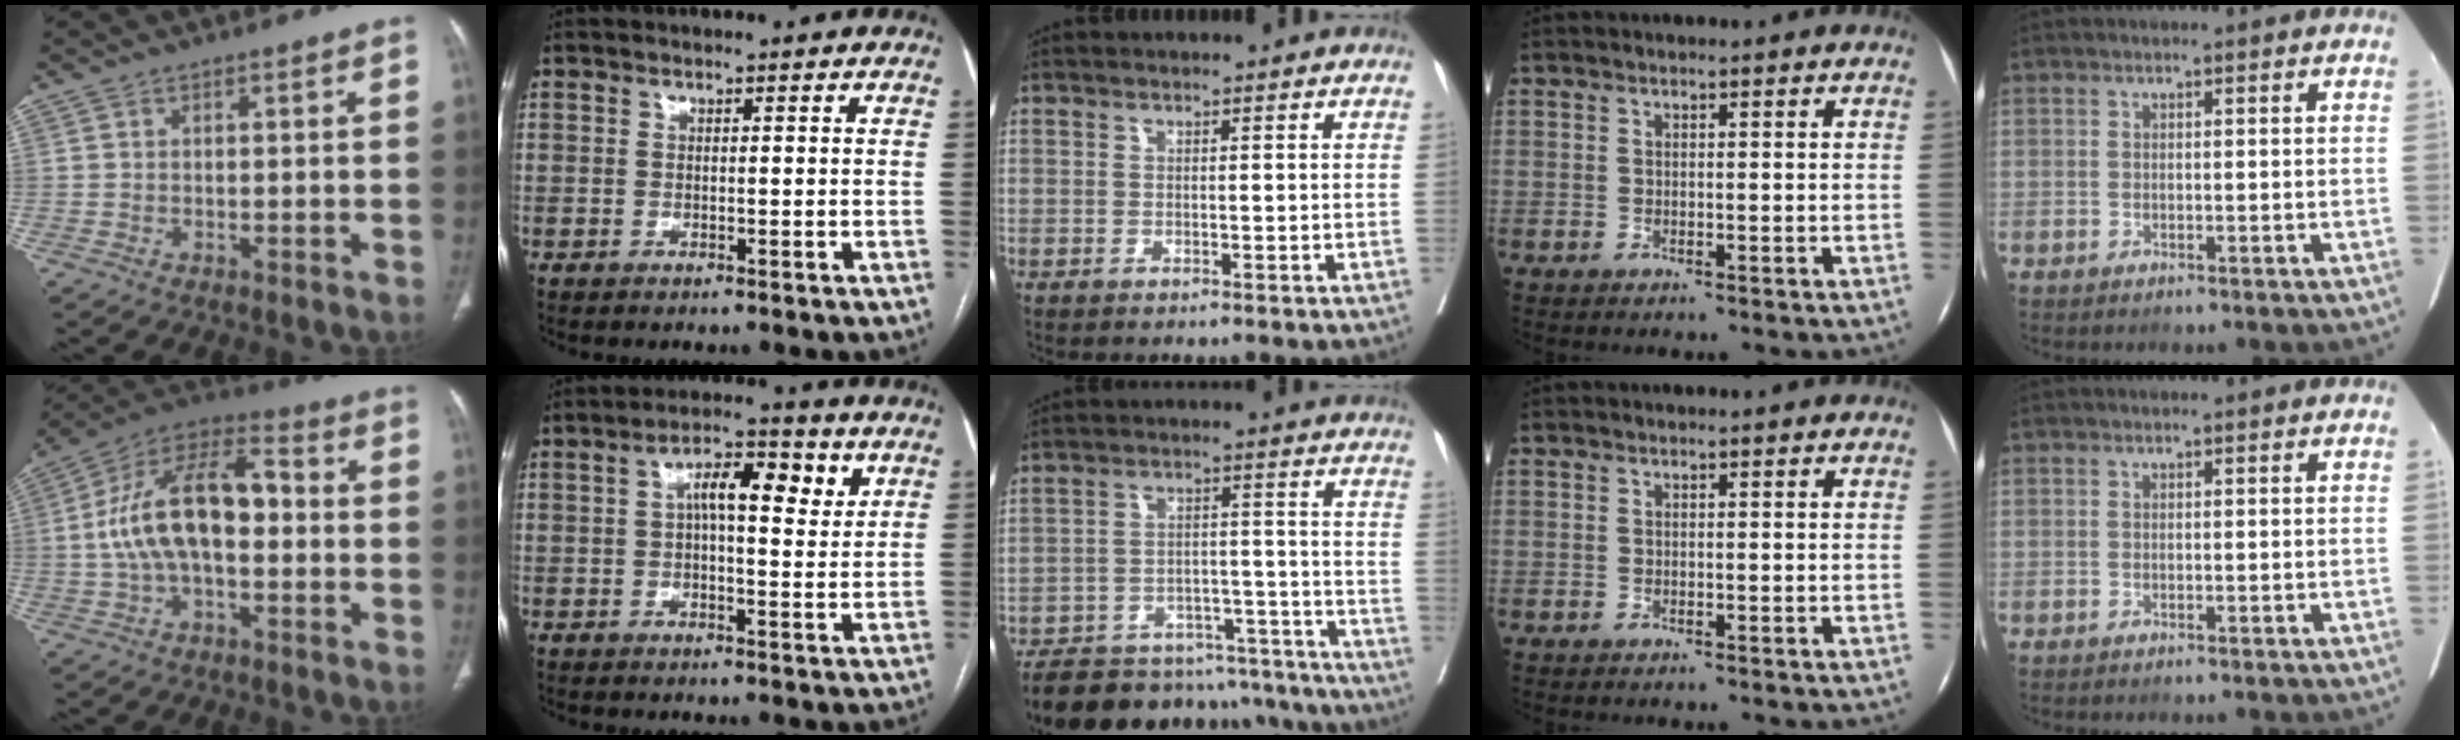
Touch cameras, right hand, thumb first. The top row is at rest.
{"thumb": {"total": 17.7, "force": [-0.6, 9.4, 14.9], "torque": [-0.266, 0.048, -0.018]}, "index": {"total": 8.6, "force": [2.7, 3.2, 7.5], "torque": [-0.117, 0.022, 0.037]}, "middle": {"total": 22.8, "force": [-20.7, 6.4, 6.9], "torque": [-0.093, 0.016, -0.281]}}